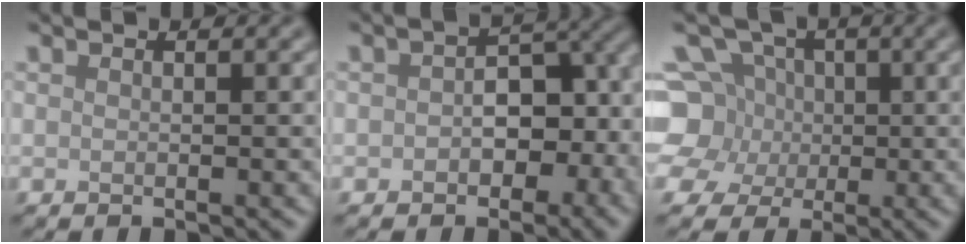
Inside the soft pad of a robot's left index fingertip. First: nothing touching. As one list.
[{"total": 7.0, "force": [-0.6, 4.3, 5.4], "torque": [-0.060, 0.006, -0.015]}, {"total": 10.1, "force": [0.9, 9.2, 4.1], "torque": [-0.101, 0.032, -0.019]}]